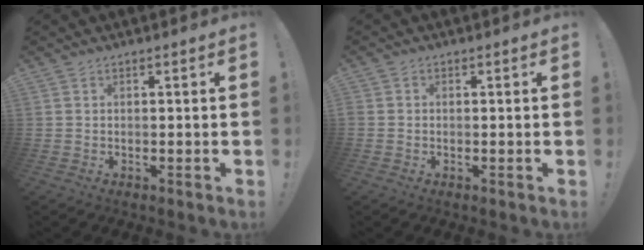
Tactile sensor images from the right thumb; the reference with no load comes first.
{"total": 0.6, "force": [-0.3, 0.6, 0.0], "torque": [-0.006, 0.004, -0.004]}